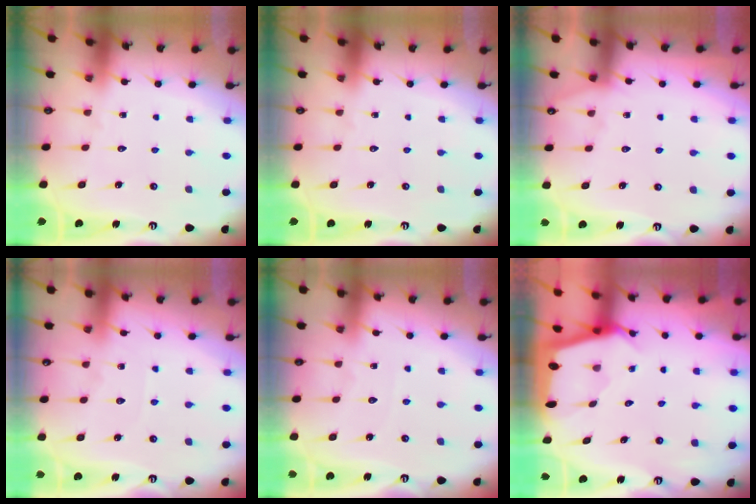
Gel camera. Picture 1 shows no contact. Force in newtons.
{"total": 0.0}
{"total": 3.8, "press": 3.7, "slide": 0.6}
{"total": 3.9, "press": 3.8, "slide": 0.5}
{"total": 2.2, "press": 2.2, "slide": 0.3}
{"total": 2.1, "press": 2.1, "slide": 0.2}